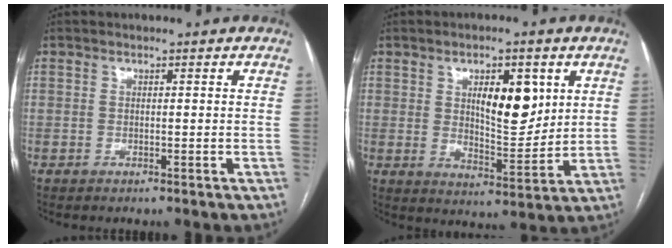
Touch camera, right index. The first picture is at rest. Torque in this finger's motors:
{"motor_torque": [0.30, 0.14, 0.21, 0.07]}